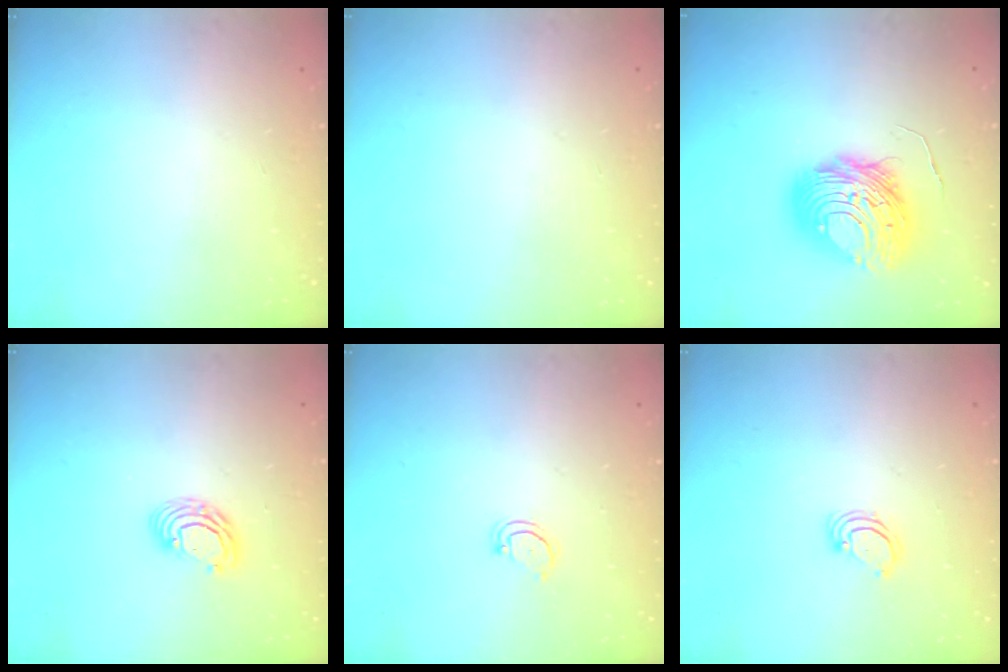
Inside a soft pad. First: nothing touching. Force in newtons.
{"total": 0.0}
{"total": 13.2, "press": 13.2, "slide": 1.3}
{"total": 6.7, "press": 6.7, "slide": 0.6}
{"total": 3.3, "press": 3.3, "slide": 0.5}
{"total": 3.6, "press": 3.6, "slide": 0.4}